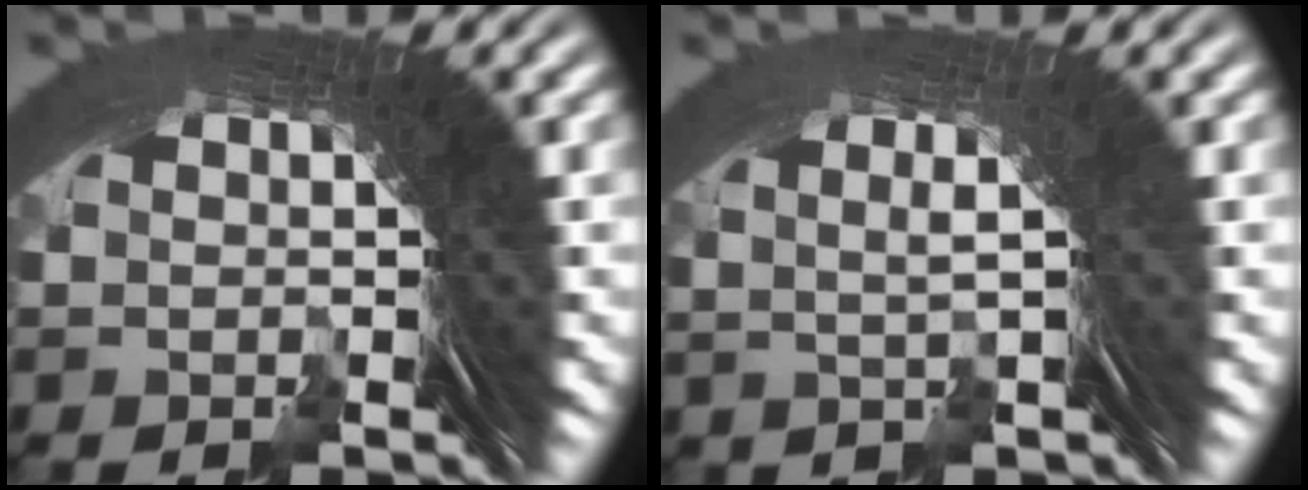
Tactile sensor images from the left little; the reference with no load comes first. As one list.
[{"total": 4.2, "force": [2.1, 0.4, 3.7], "torque": [-0.039, 0.018, 0.026]}]